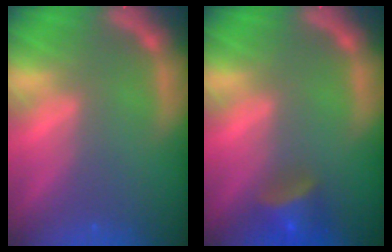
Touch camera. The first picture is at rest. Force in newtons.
{"total": 4.0}